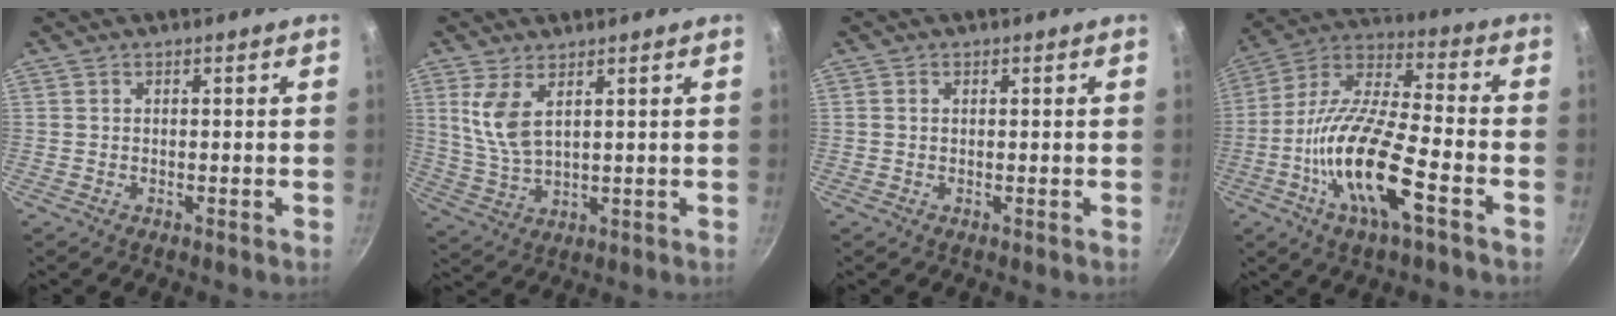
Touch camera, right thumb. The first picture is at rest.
{"total": 7.4, "force": [3.1, 3.3, 5.8], "torque": [-0.116, -0.026, 0.069]}
{"total": 0.7, "force": [0.2, 0.5, 0.4], "torque": [-0.007, 0.004, 0.003]}
{"total": 18.3, "force": [-6.7, 5.6, 16.0], "torque": [-0.307, 0.034, -0.143]}